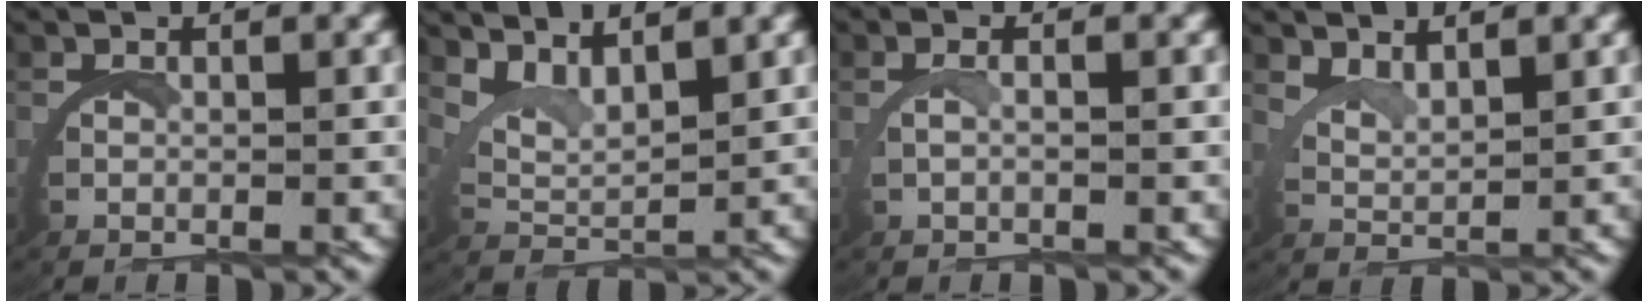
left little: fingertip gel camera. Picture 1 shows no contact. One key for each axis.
{"total": 4.4, "fx": 3.4, "fy": 1.8, "fz": 2.1, "tx": -0.059, "ty": -0.001, "tz": 0.055}
{"total": 1.1, "fx": -0.2, "fy": -0.2, "fz": 1.1, "tx": -0.030, "ty": 0.001, "tz": 0.002}
{"total": 2.8, "fx": 2.7, "fy": 0.1, "fz": 0.8, "tx": -0.028, "ty": -0.005, "tz": 0.050}